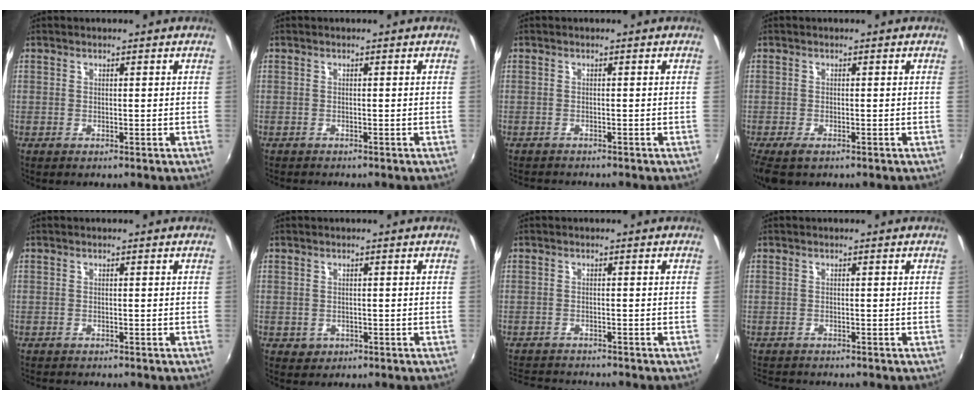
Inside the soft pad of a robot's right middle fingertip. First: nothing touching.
{"total": 1.1, "force": [-1.1, 0.2, 0.2], "torque": [-0.005, -0.009, -0.017]}
{"total": 2.4, "force": [-2.4, 0.3, 0.5], "torque": [-0.018, -0.017, -0.040]}
{"total": 4.6, "force": [-3.1, 1.6, 2.9], "torque": [-0.065, -0.021, -0.053]}
{"total": 1.4, "force": [-1.4, 0.2, 0.3], "torque": [-0.007, -0.012, -0.022]}
{"total": 1.7, "force": [-0.4, 1.6, 0.5], "torque": [-0.009, -0.003, -0.003]}
{"total": 6.9, "force": [-6.6, 1.2, 1.7], "torque": [-0.052, -0.012, -0.108]}
{"total": 3.4, "force": [-3.3, 0.5, 0.7], "torque": [-0.025, -0.022, -0.056]}